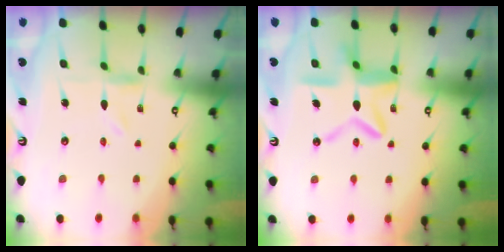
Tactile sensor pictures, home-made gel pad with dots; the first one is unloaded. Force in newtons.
{"total": 13.5, "press": 13.4, "slide": 1.2}